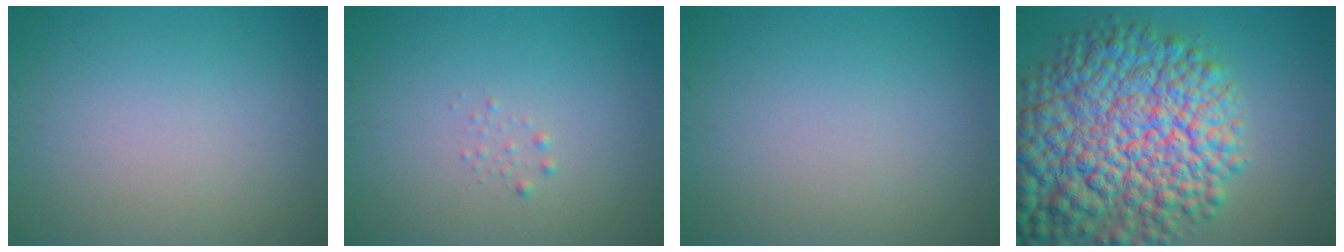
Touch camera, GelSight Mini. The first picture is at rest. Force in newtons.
{"total": 0.6, "press": 0.6, "slide": 0.0}
{"total": 0.0}
{"total": 15.2, "press": 15.2, "slide": 0.5}